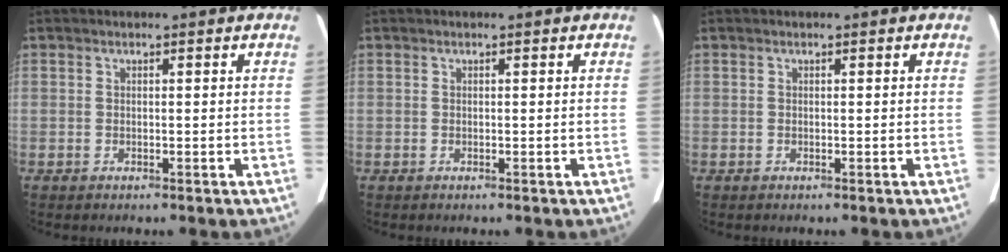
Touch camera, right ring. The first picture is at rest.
{"total": 0.0}
{"total": 0.0}